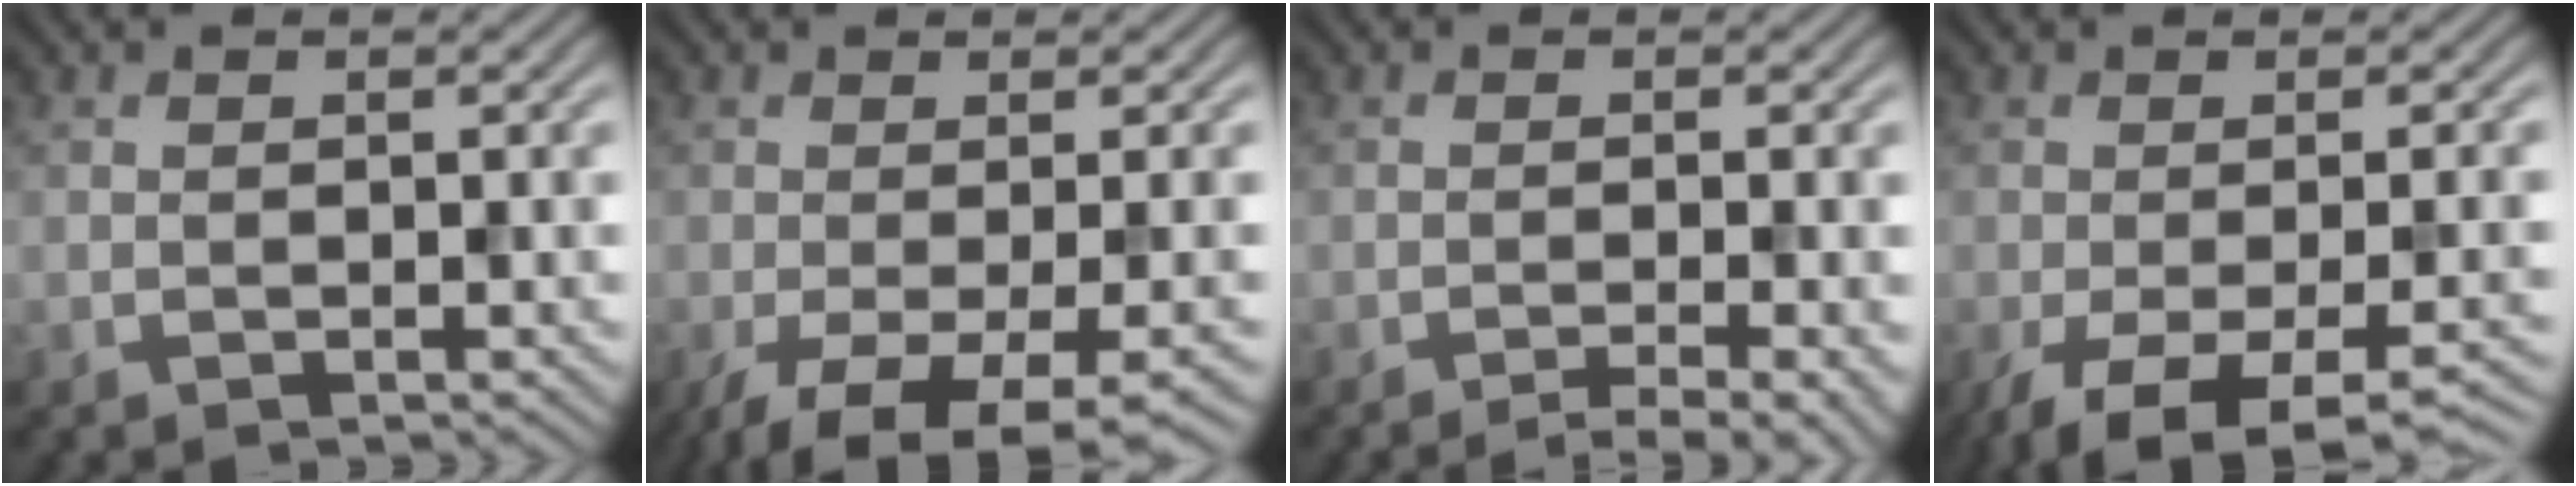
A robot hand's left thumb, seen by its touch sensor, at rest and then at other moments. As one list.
[{"total": 7.5, "force": [-3.7, 2.1, 6.1], "torque": [-0.101, -0.017, -0.062]}, {"total": 4.5, "force": [-2.9, 0.7, 3.4], "torque": [-0.040, 0.007, -0.050]}, {"total": 8.8, "force": [-5.0, 2.8, 6.7], "torque": [-0.114, -0.026, -0.072]}]